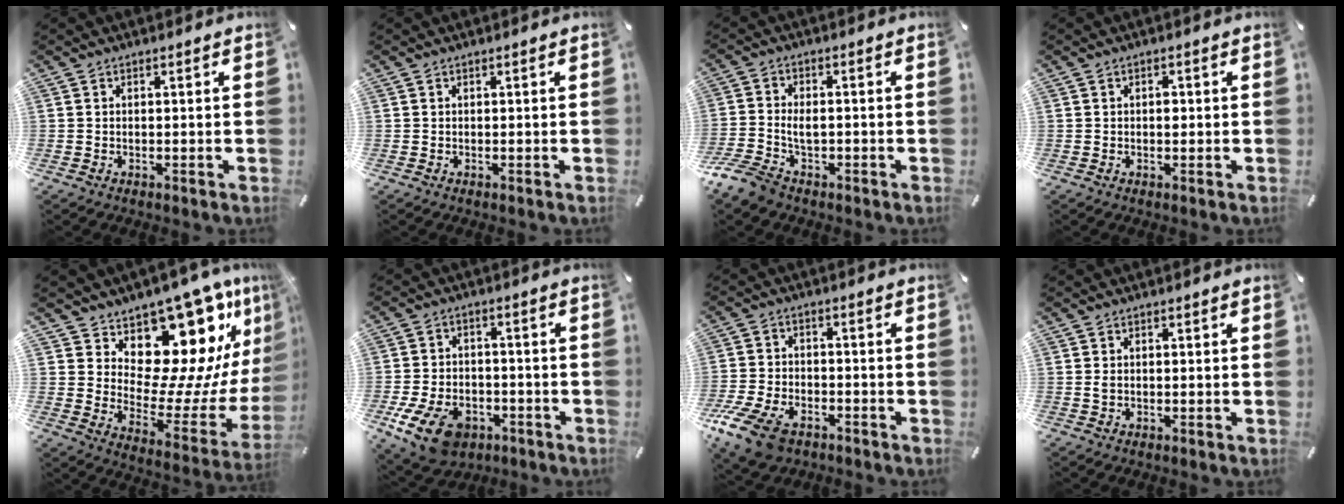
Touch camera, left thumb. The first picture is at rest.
{"total": 0.0}
{"total": 6.4, "force": [-2.6, 4.3, 3.9], "torque": [-0.090, 0.008, -0.049]}
{"total": 1.4, "force": [0.0, 0.9, 1.0], "torque": [-0.012, 0.000, -0.004]}
{"total": 19.5, "force": [12.8, 10.1, 10.6], "torque": [-0.134, -0.128, 0.222]}
{"total": 12.0, "force": [-6.0, 7.7, 6.9], "torque": [-0.145, 0.034, -0.105]}
{"total": 10.4, "force": [-6.4, 6.0, 5.6], "torque": [-0.125, 0.027, -0.119]}
{"total": 1.0, "force": [0.0, 0.7, 0.8], "torque": [-0.017, 0.003, -0.001]}